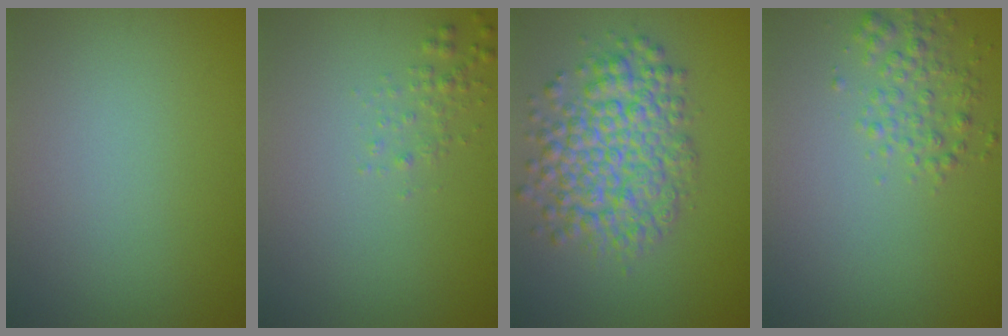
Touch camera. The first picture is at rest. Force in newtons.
{"total": 1.1, "press": 1.1, "slide": 0.1}
{"total": 6.8, "press": 6.8, "slide": 0.3}
{"total": 2.5, "press": 2.5, "slide": 0.1}